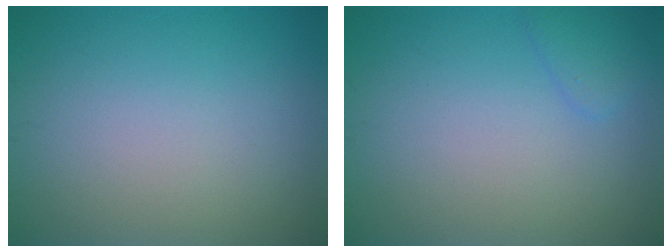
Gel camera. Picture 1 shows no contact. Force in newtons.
{"total": 1.3, "press": 1.3, "slide": 0.1}